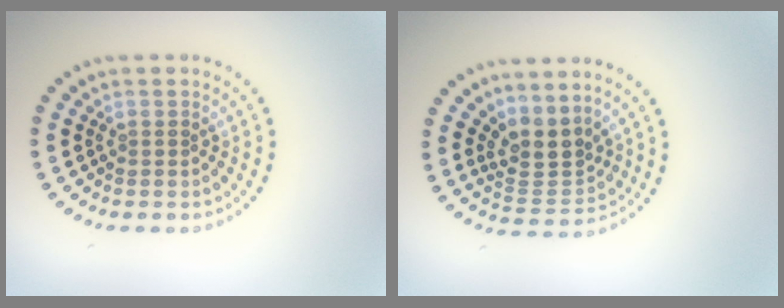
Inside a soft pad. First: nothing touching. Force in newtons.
{"total": 3.2, "press": 2.4, "slide": 2.1}